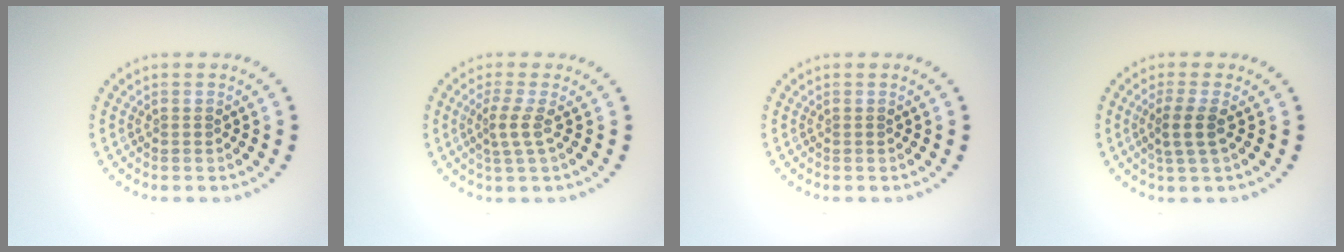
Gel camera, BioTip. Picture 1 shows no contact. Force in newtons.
{"total": 2.0, "press": 1.3, "slide": 1.4}
{"total": 0.0}
{"total": 2.3, "press": 1.8, "slide": 1.3}